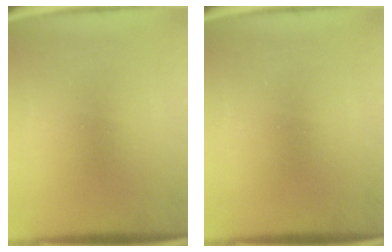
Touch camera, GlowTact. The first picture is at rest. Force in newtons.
{"total": 0.0}